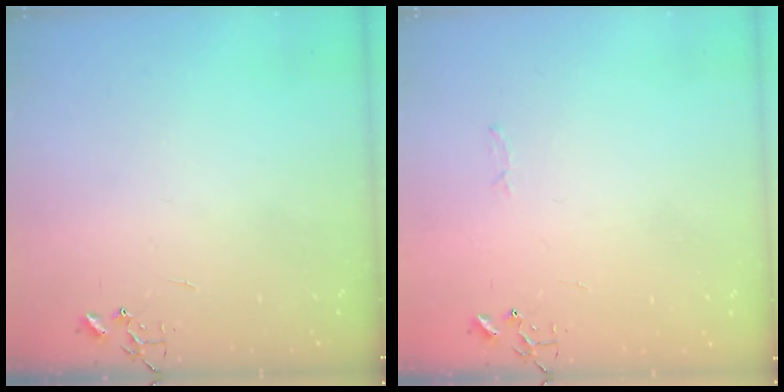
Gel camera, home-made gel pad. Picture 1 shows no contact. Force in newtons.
{"total": 2.8, "press": 2.8, "slide": 0.4}